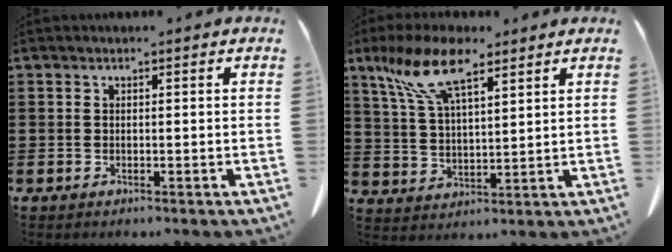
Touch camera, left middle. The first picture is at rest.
{"total": 10.1, "force": [6.8, 3.1, 6.8], "torque": [-0.158, -0.009, 0.121]}